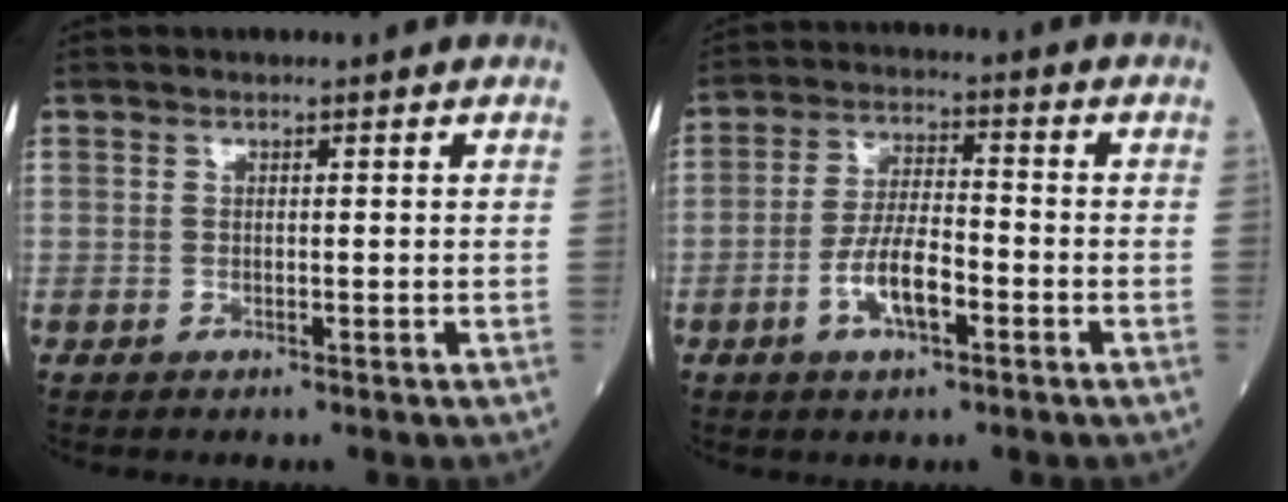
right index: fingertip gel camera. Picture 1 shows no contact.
{"total": 7.2, "force": [-2.8, 2.3, 6.2], "torque": [-0.122, 0.005, -0.051]}